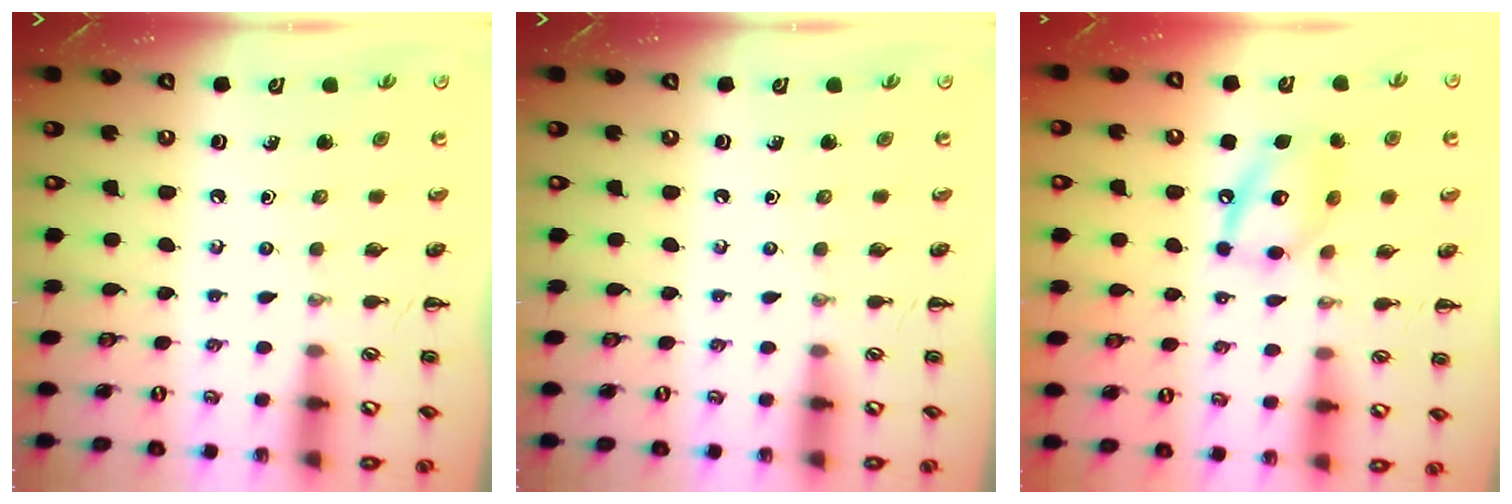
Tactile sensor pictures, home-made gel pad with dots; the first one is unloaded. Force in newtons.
{"total": 0.0}
{"total": 12.1, "press": 12.0, "slide": 1.4}